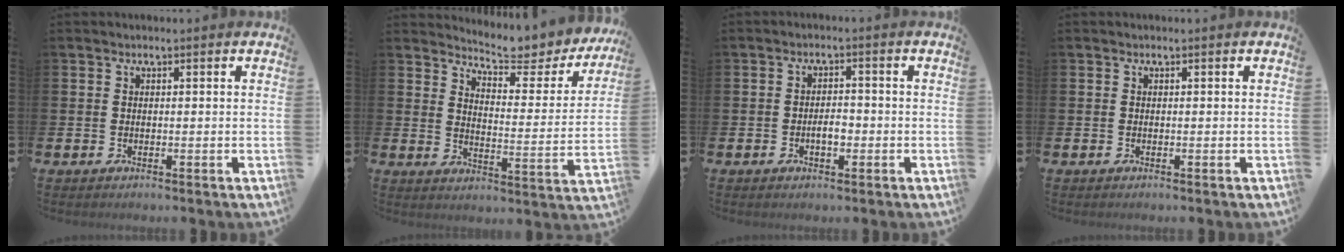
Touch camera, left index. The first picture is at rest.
{"total": 5.9, "force": [5.7, 0.8, 1.4], "torque": [-0.046, -0.050, 0.092]}
{"total": 2.4, "force": [-0.7, 1.2, 1.9], "torque": [-0.028, 0.001, -0.016]}
{"total": 0.0}